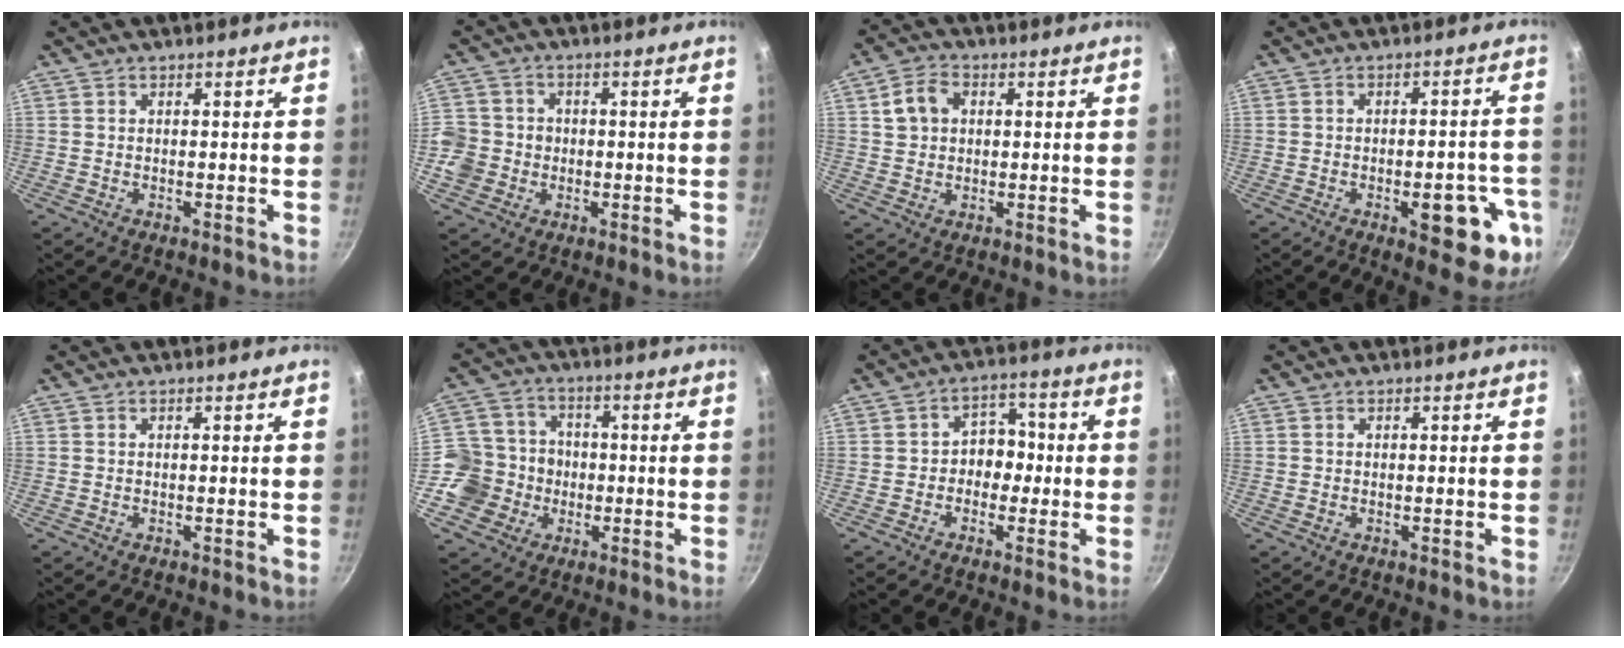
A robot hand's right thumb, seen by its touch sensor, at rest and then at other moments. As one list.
[{"total": 7.0, "force": [-1.4, 6.6, 1.8], "torque": [-0.015, 0.016, -0.027]}, {"total": 5.9, "force": [1.5, 4.4, 3.5], "torque": [-0.055, 0.007, 0.024]}, {"total": 11.8, "force": [-4.6, 4.3, 9.9], "torque": [-0.100, 0.025, -0.051]}, {"total": 0.0}, {"total": 11.4, "force": [-2.8, 10.8, 2.7], "torque": [-0.020, 0.030, -0.051]}, {"total": 6.3, "force": [-0.8, 4.9, 3.9], "torque": [-0.016, 0.026, -0.026]}, {"total": 0.0}]